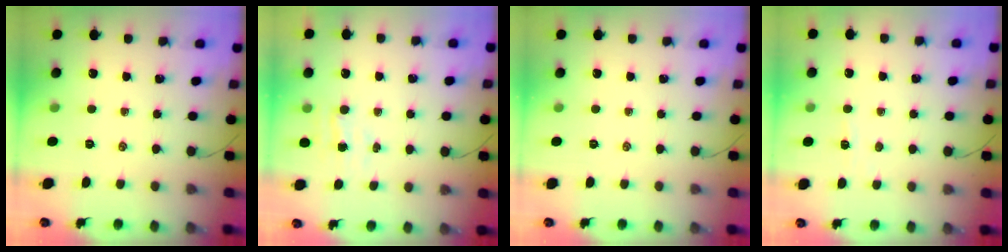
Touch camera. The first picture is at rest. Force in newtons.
{"total": 3.4, "press": 3.2, "slide": 1.0}
{"total": 0.0}
{"total": 2.8, "press": 2.7, "slide": 0.9}